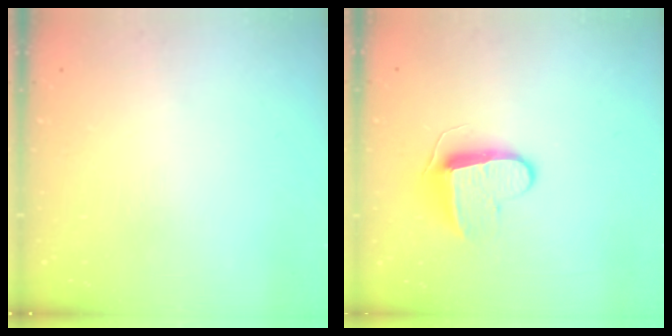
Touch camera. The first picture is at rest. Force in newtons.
{"total": 9.6, "press": 9.6, "slide": 0.4}